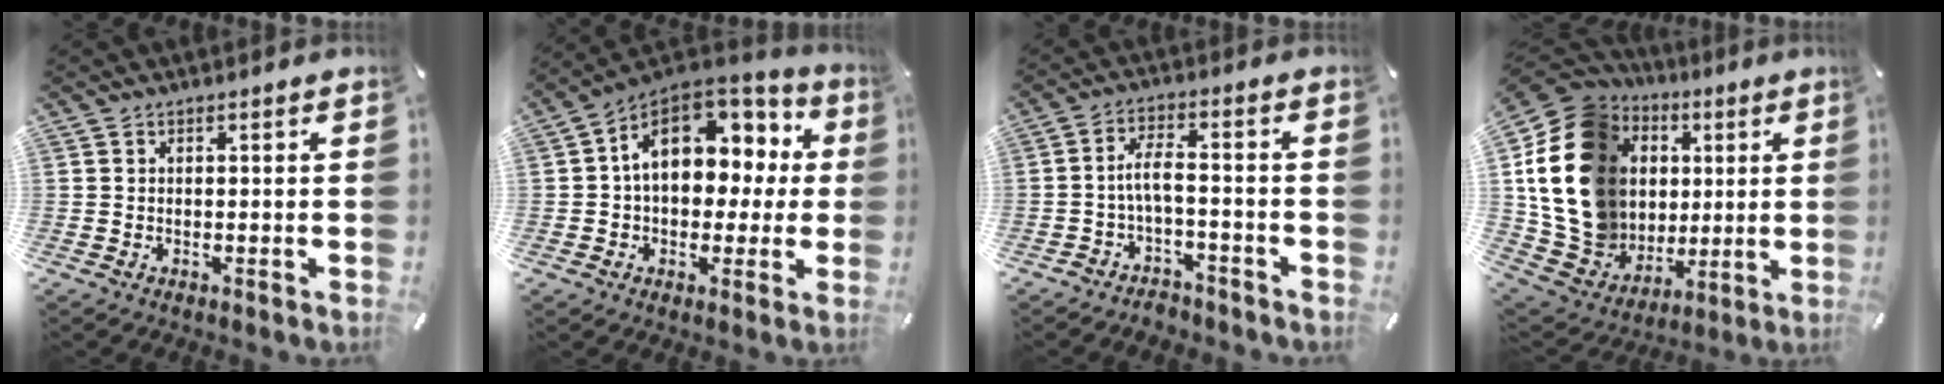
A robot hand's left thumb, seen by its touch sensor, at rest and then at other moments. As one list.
[{"total": 15.5, "force": [4.2, 11.0, 10.0], "torque": [-0.152, -0.018, 0.079]}, {"total": 5.3, "force": [-2.3, 2.0, 4.3], "torque": [-0.099, 0.004, -0.050]}, {"total": 20.7, "force": [3.4, 17.7, 10.2], "torque": [-0.215, -0.033, 0.076]}]